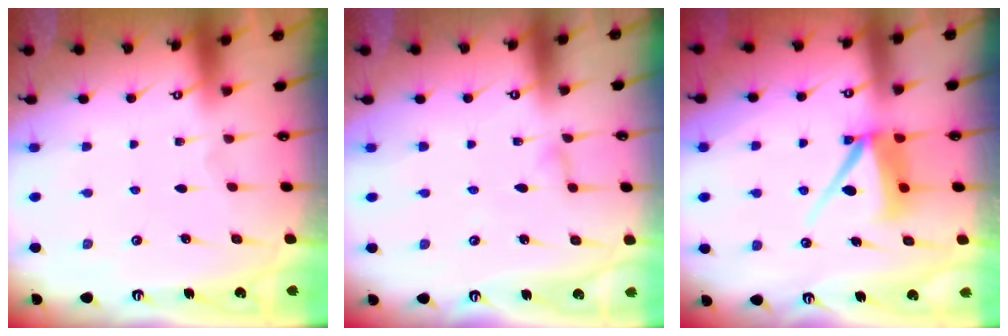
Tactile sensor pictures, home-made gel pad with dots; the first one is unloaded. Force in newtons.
{"total": 2.3, "press": 2.3, "slide": 0.2}
{"total": 8.0, "press": 7.9, "slide": 1.0}